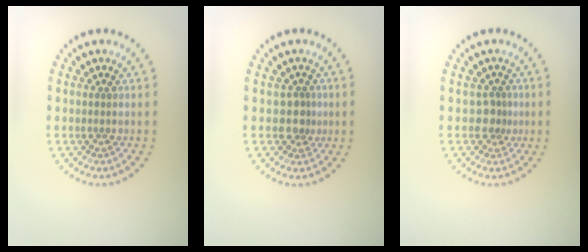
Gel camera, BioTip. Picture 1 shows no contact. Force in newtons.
{"total": 1.5, "press": 1.2, "slide": 1.0}
{"total": 1.4, "press": 0.9, "slide": 1.0}